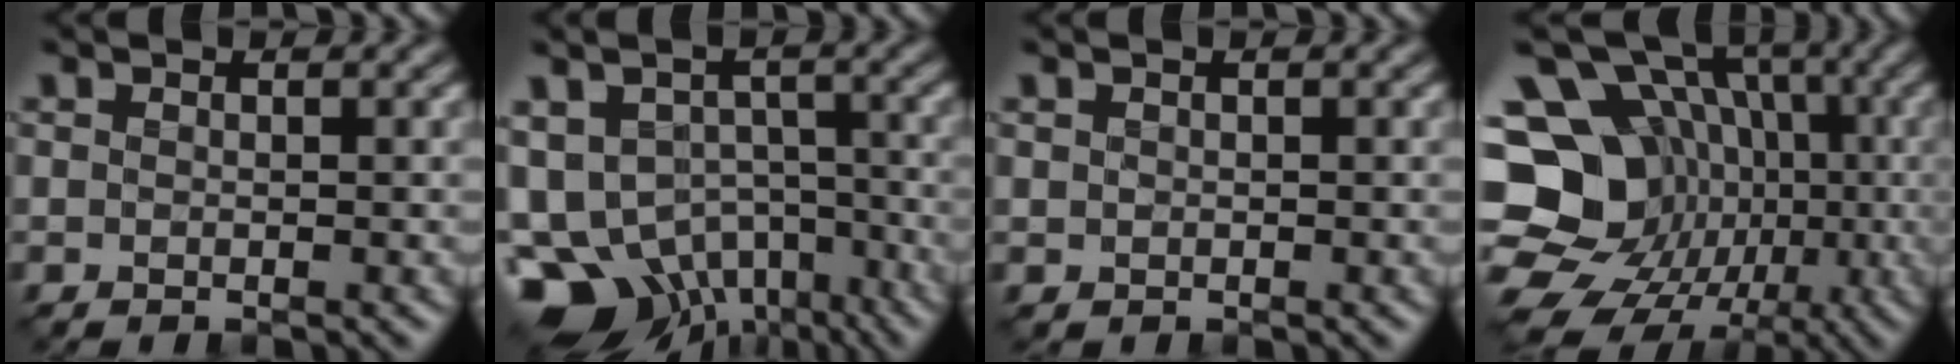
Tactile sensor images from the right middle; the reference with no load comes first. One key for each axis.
{"total": 12.6, "fx": -6.6, "fy": 8.6, "fz": 6.3, "tx": -0.120, "ty": -0.030, "tz": -0.097}
{"total": 0.0}
{"total": 19.2, "fx": -5.1, "fy": 16.0, "fz": 9.3, "tx": -0.160, "ty": 0.012, "tz": -0.111}